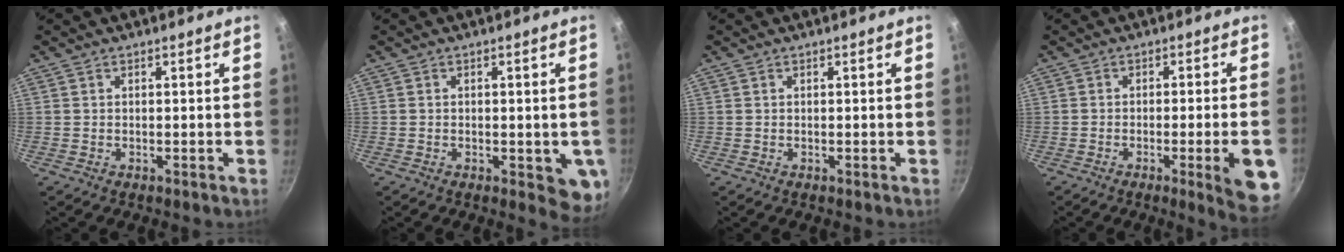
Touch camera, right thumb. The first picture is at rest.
{"total": 6.6, "force": [-1.2, 3.1, 5.7], "torque": [-0.044, -0.005, -0.012]}
{"total": 0.0}
{"total": 9.7, "force": [-3.2, 1.4, 9.0], "torque": [-0.097, 0.011, -0.040]}